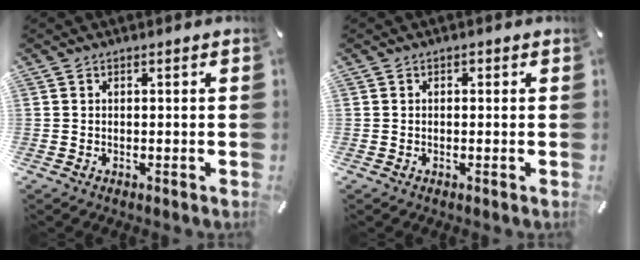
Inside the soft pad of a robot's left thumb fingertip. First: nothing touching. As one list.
[{"total": 0.6, "force": [0.0, 0.5, 0.3], "torque": [-0.005, 0.004, -0.001]}]